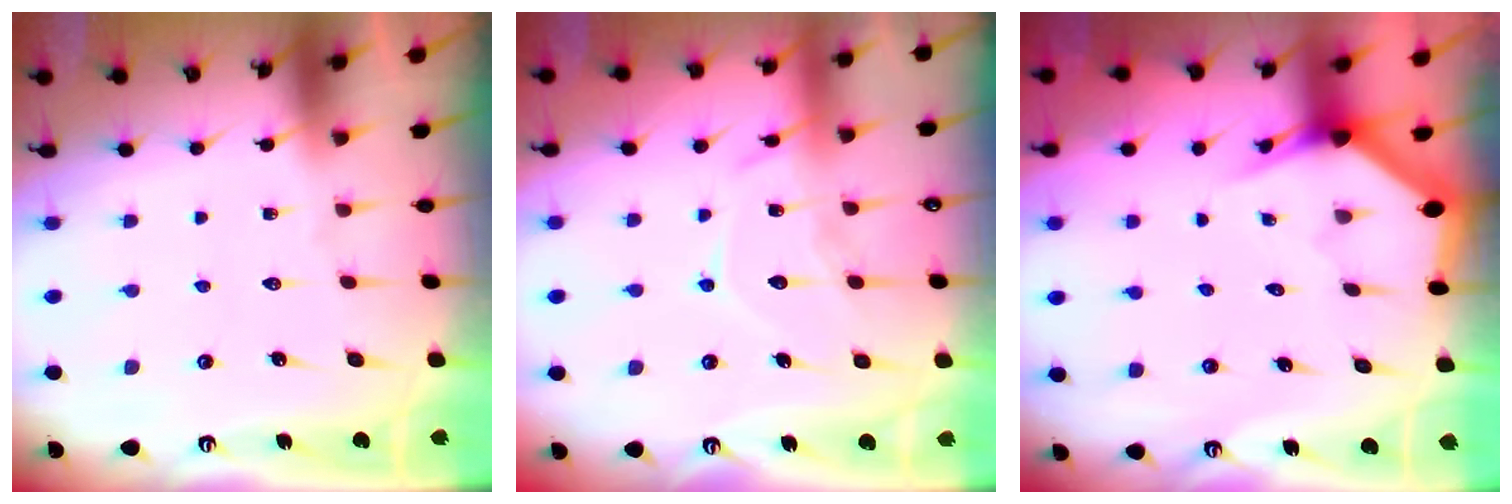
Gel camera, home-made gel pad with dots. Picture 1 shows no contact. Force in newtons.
{"total": 11.5, "press": 11.4, "slide": 1.0}
{"total": 2.9, "press": 2.9, "slide": 0.1}